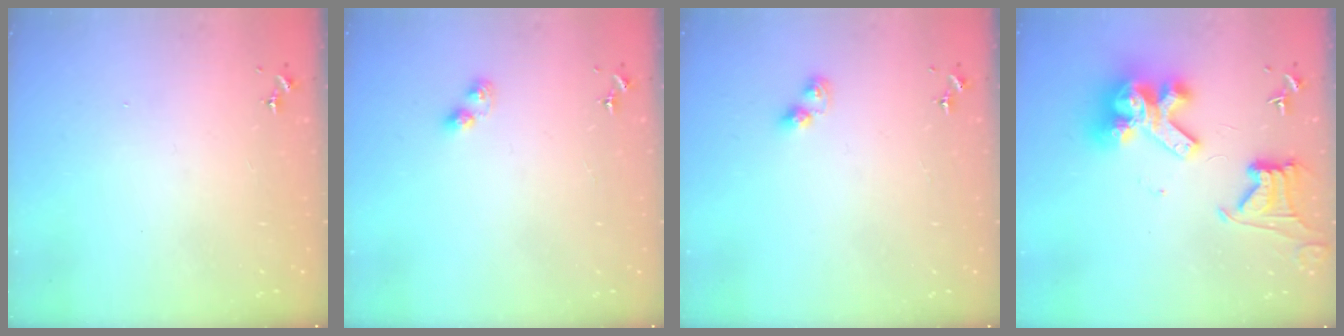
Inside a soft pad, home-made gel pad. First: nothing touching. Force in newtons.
{"total": 2.8, "press": 2.7, "slide": 0.4}
{"total": 4.8, "press": 4.8, "slide": 0.4}
{"total": 17.6, "press": 17.5, "slide": 2.1}